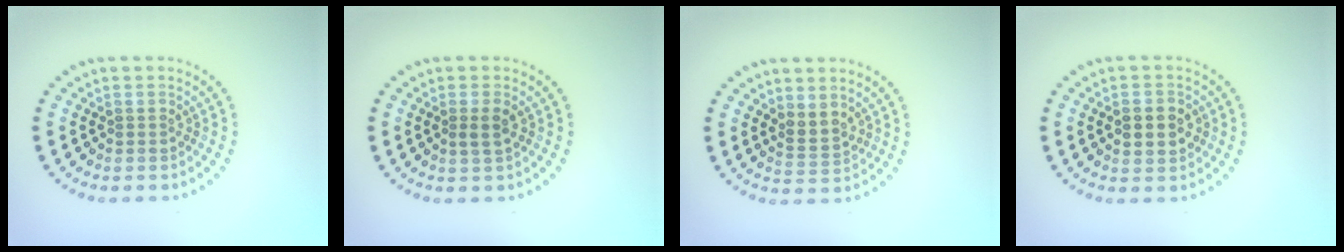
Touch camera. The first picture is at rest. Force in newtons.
{"total": 1.4, "press": 1.2, "slide": 0.7}
{"total": 2.0, "press": 1.4, "slide": 1.4}
{"total": 2.9, "press": 2.9, "slide": 0.1}